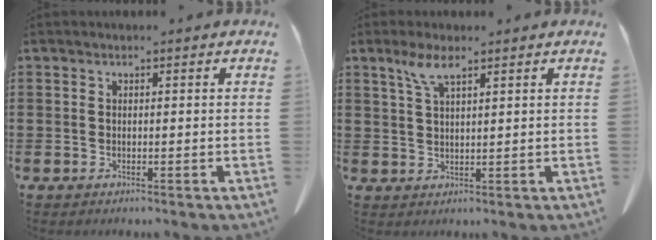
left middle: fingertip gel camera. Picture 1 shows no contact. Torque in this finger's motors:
{"motor_torque": [1.80, 0.33, 0.10, 0.08]}